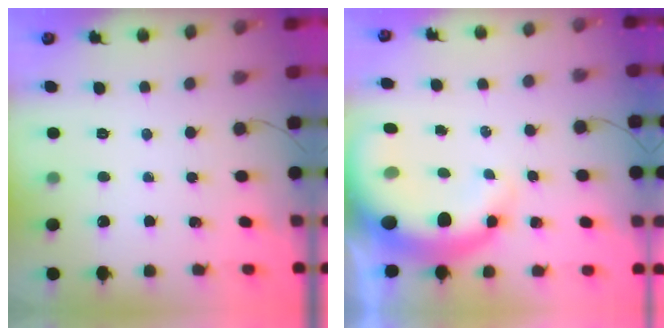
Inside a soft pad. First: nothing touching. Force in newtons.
{"total": 13.7, "press": 13.5, "slide": 2.6}